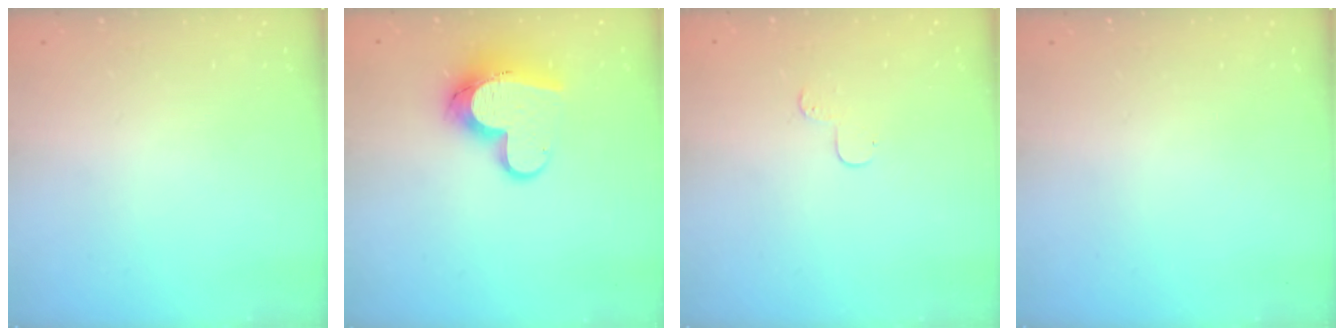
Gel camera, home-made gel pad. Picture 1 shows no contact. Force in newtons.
{"total": 15.1, "press": 15.0, "slide": 1.2}
{"total": 3.7, "press": 3.7, "slide": 0.5}
{"total": 0.0}